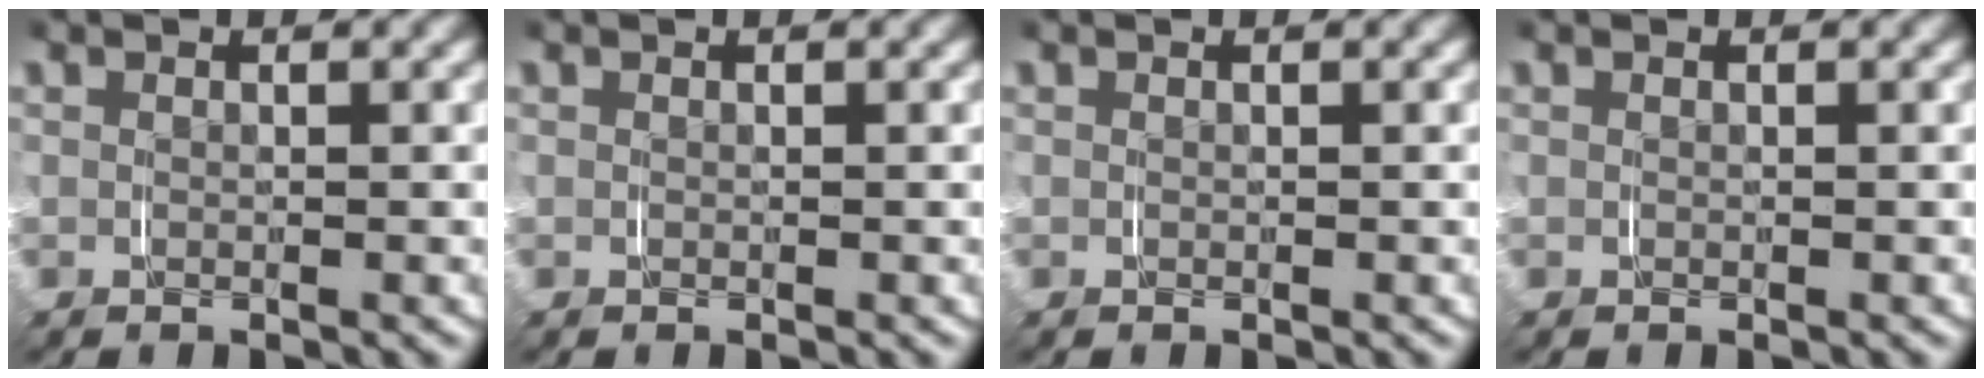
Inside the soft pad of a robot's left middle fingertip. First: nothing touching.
{"total": 0.0}
{"total": 0.0}
{"total": 0.0}